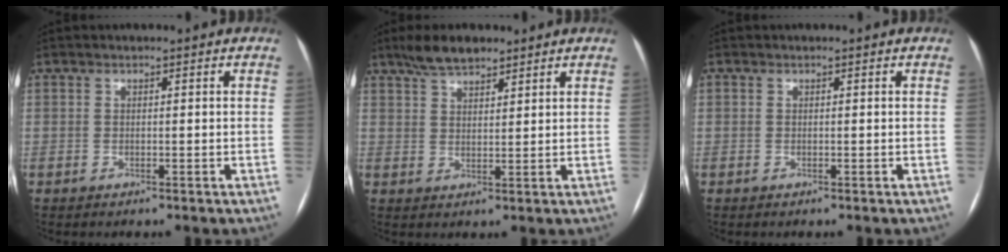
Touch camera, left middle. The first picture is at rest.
{"total": 5.8, "force": [4.7, 1.7, 3.0], "torque": [-0.062, 0.012, 0.086]}
{"total": 0.0}